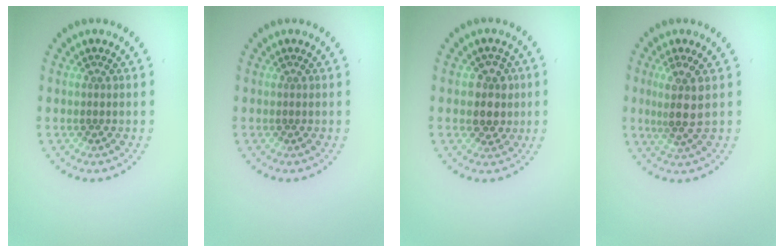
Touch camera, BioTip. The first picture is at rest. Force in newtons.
{"total": 0.0}
{"total": 2.8, "press": 2.6, "slide": 1.1}
{"total": 3.0, "press": 2.4, "slide": 1.8}